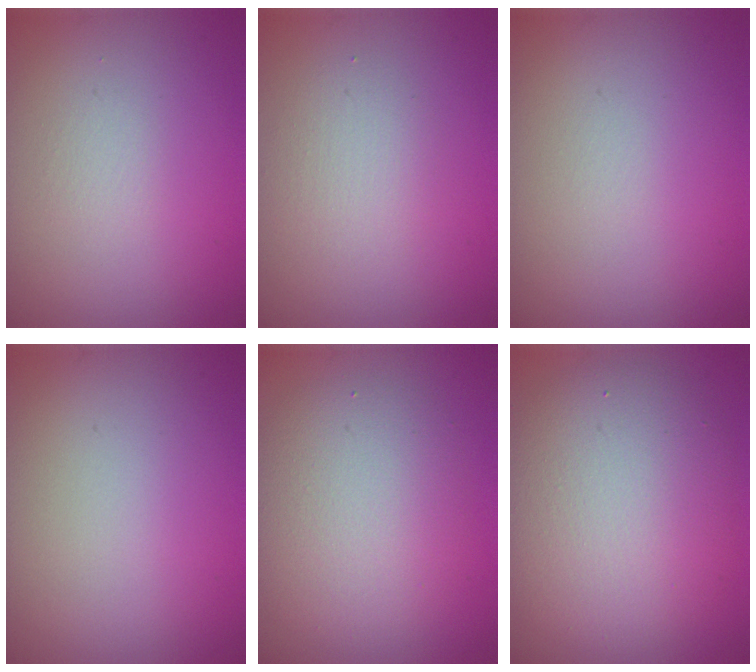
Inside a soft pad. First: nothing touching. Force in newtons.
{"total": 2.0, "press": 2.0, "slide": 0.2}
{"total": 0.0}
{"total": 0.0}
{"total": 5.1, "press": 5.1, "slide": 0.2}
{"total": 8.5, "press": 8.5, "slide": 0.3}